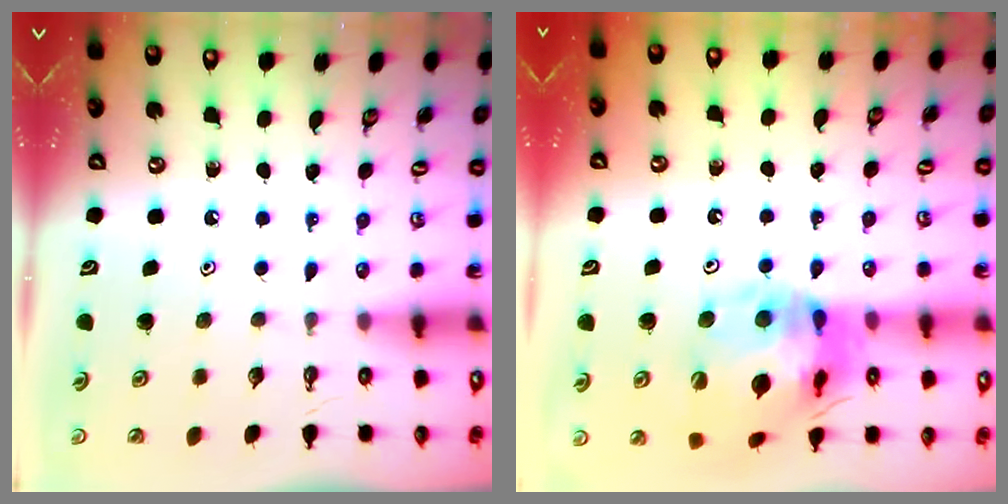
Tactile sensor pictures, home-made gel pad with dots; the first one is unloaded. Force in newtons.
{"total": 19.2, "press": 19.1, "slide": 2.2}